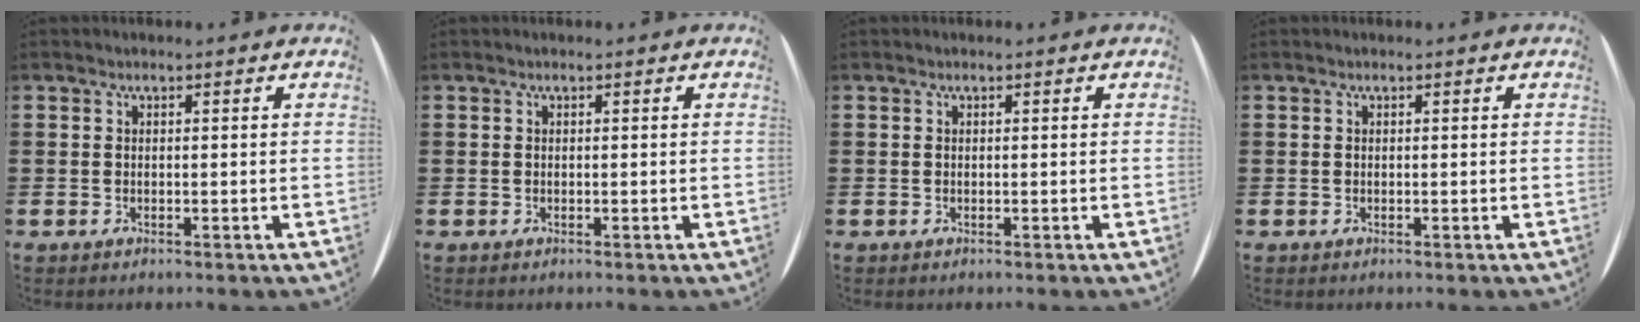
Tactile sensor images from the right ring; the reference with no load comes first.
{"total": 0.0}
{"total": 0.0}
{"total": 0.0}